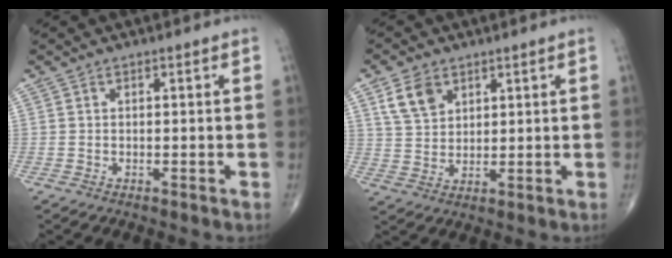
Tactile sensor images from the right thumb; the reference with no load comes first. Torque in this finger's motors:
{"motor_torque": [-0.68, 0.78, 0.21, 0.04, 0.23]}